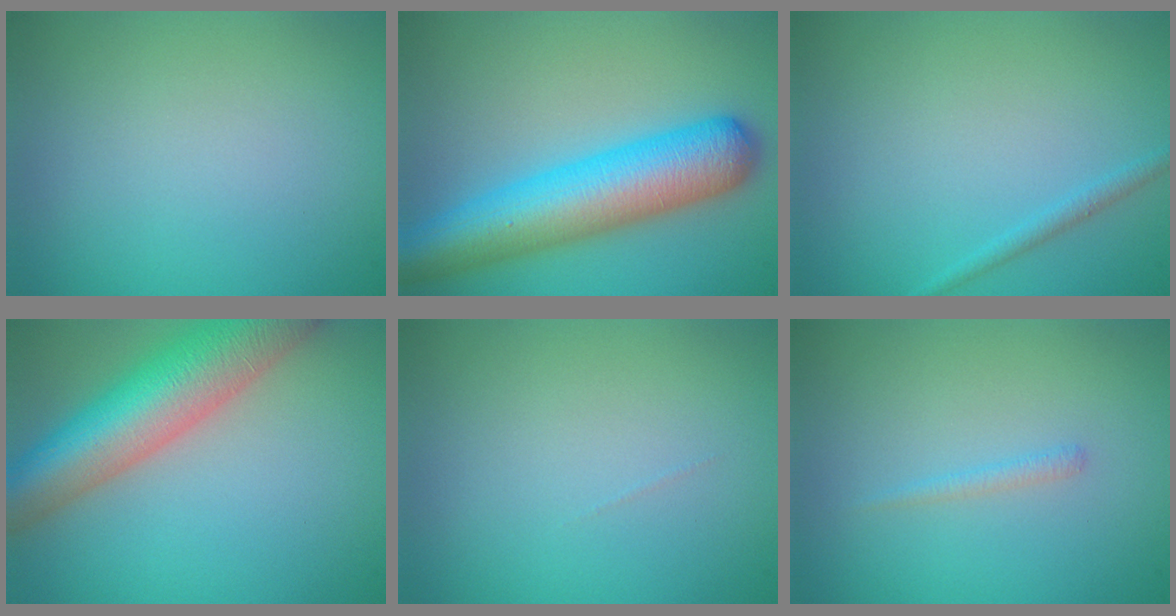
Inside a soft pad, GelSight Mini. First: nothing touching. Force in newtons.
{"total": 9.0, "press": 9.0, "slide": 0.3}
{"total": 1.1, "press": 1.0, "slide": 0.1}
{"total": 10.3, "press": 10.3, "slide": 0.4}
{"total": 0.0}
{"total": 0.8, "press": 0.8, "slide": 0.1}